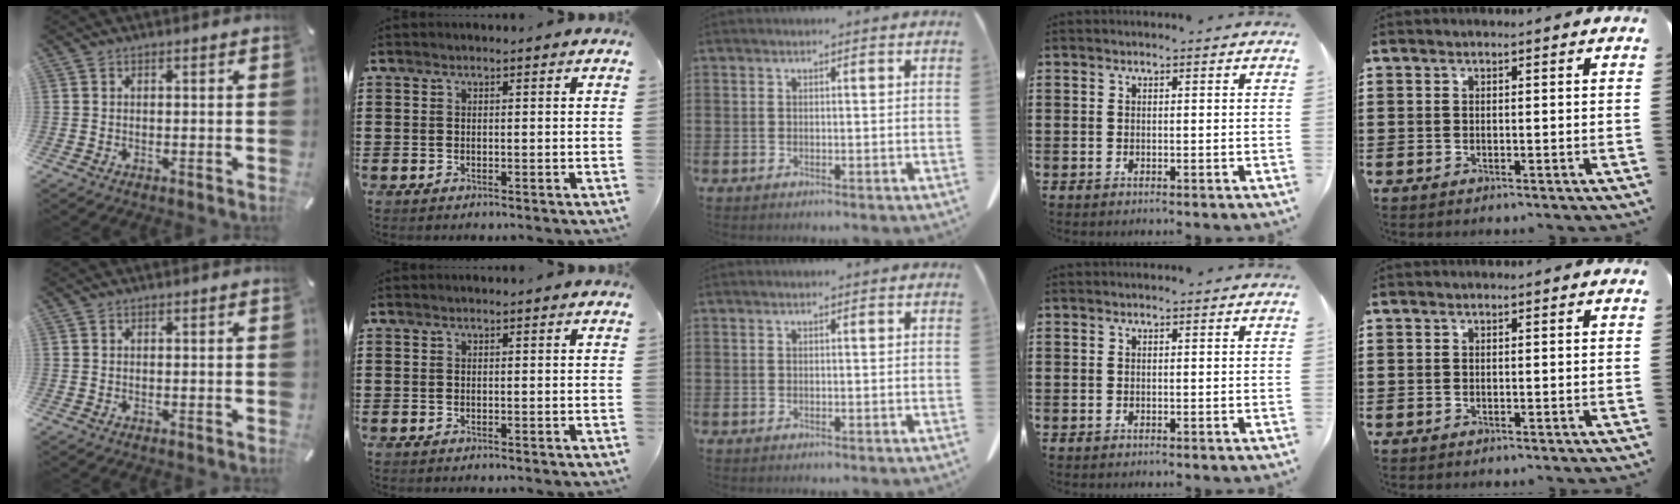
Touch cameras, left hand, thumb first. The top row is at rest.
{}